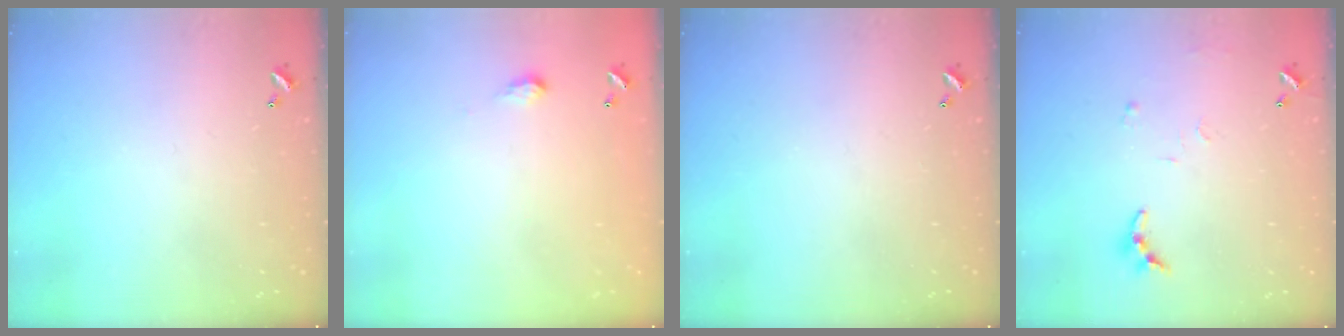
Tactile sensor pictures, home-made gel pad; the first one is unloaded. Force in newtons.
{"total": 2.0, "press": 2.0, "slide": 0.3}
{"total": 0.0}
{"total": 7.9, "press": 7.9, "slide": 0.5}